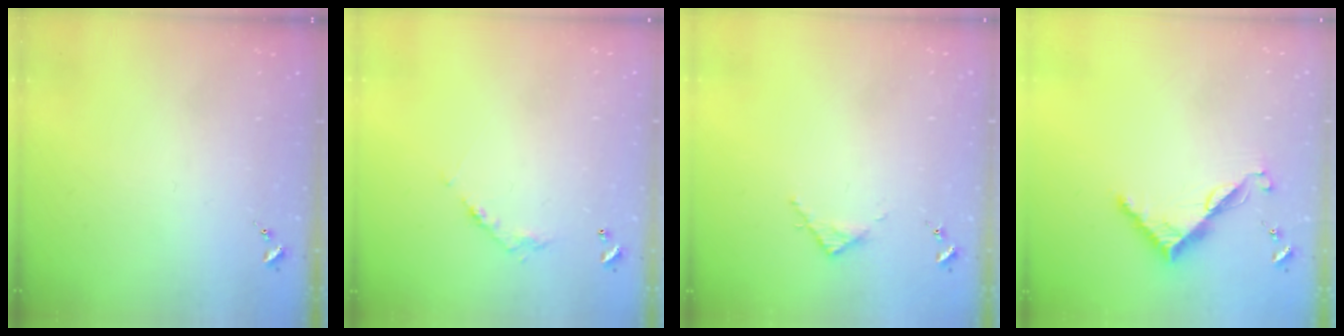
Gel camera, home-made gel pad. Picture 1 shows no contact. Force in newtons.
{"total": 6.0, "press": 6.0, "slide": 0.3}
{"total": 2.8, "press": 2.8, "slide": 0.4}
{"total": 7.6, "press": 7.5, "slide": 0.6}